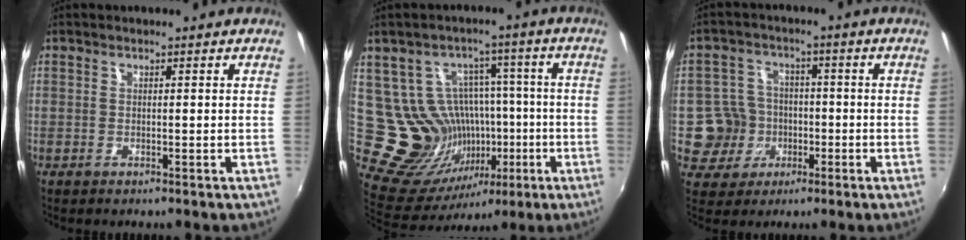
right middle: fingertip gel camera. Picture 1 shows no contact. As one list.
[{"total": 13.5, "force": [-0.8, 12.3, 5.5], "torque": [-0.110, 0.025, 0.020]}, {"total": 7.0, "force": [-1.8, 6.7, 0.5], "torque": [-0.031, 0.013, -0.028]}]